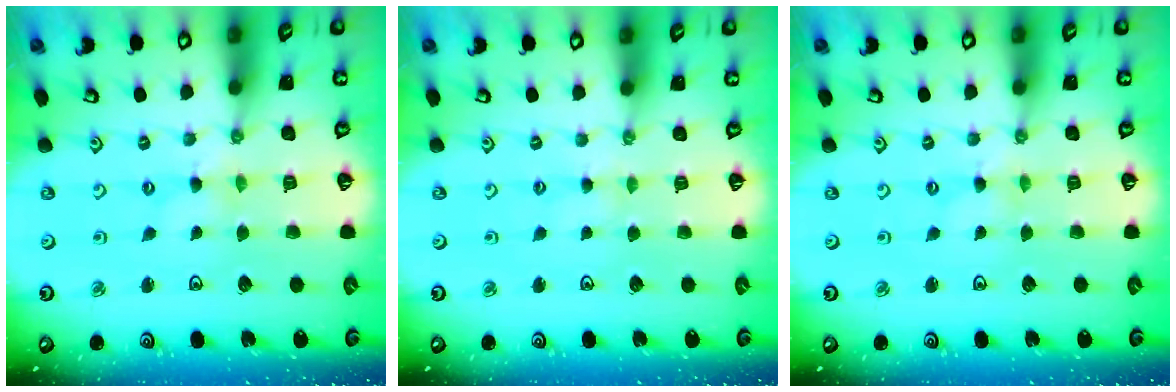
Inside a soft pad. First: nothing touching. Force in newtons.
{"total": 1.5, "press": 1.4, "slide": 0.3}
{"total": 0.0}